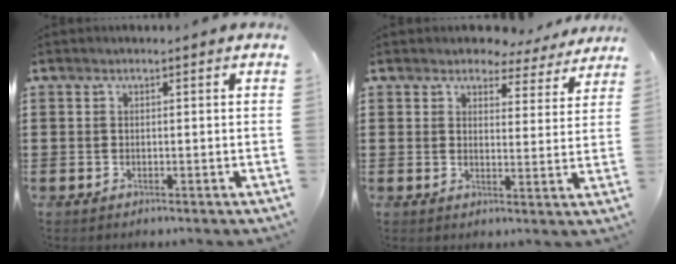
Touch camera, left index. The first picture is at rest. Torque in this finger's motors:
{"motor_torque": [2.14, 0.00, 0.16, 0.01]}